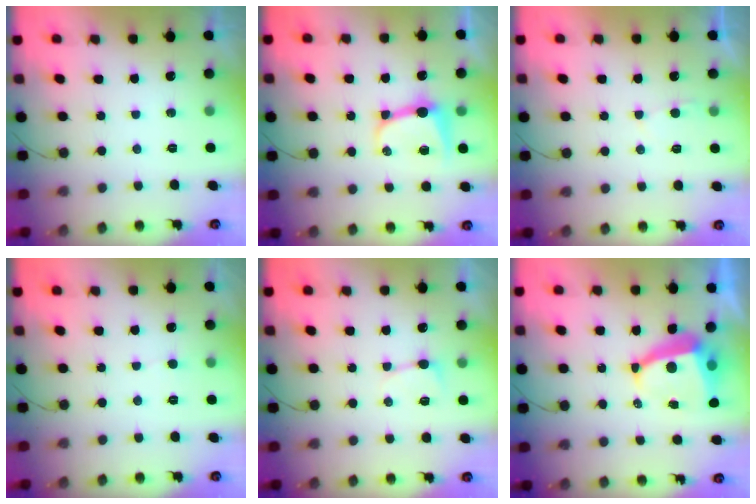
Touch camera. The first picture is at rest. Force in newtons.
{"total": 8.2, "press": 8.1, "slide": 0.9}
{"total": 1.8, "press": 1.8, "slide": 0.3}
{"total": 2.4, "press": 2.4, "slide": 0.3}
{"total": 3.6, "press": 3.5, "slide": 0.5}
{"total": 7.9, "press": 7.8, "slide": 0.9}